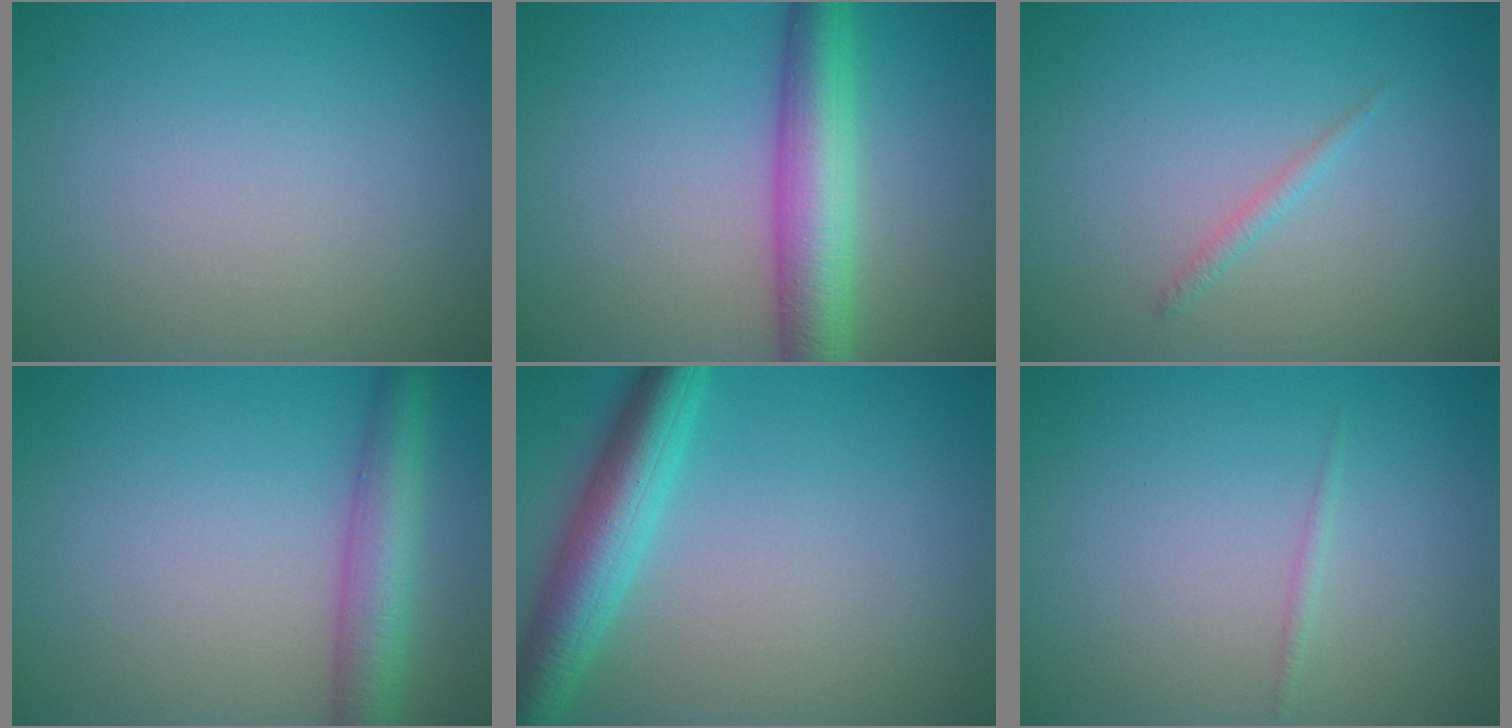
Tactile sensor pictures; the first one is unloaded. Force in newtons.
{"total": 6.6, "press": 6.6, "slide": 0.0}
{"total": 0.9, "press": 0.9, "slide": 0.0}
{"total": 4.8, "press": 4.8, "slide": 0.2}
{"total": 5.6, "press": 5.6, "slide": 0.2}
{"total": 0.6, "press": 0.6, "slide": 0.0}